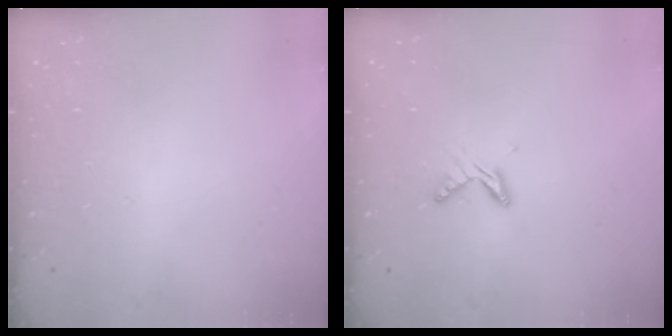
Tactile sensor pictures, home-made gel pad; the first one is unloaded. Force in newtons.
{"total": 6.4, "press": 6.4, "slide": 0.6}